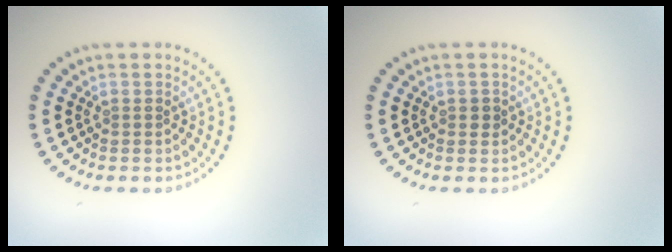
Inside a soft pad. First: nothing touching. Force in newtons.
{"total": 0.8, "press": 0.8, "slide": 0.1}